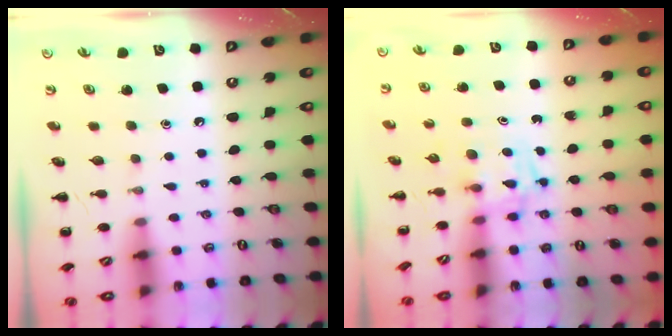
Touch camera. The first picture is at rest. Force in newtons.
{"total": 4.0, "press": 3.9, "slide": 0.5}